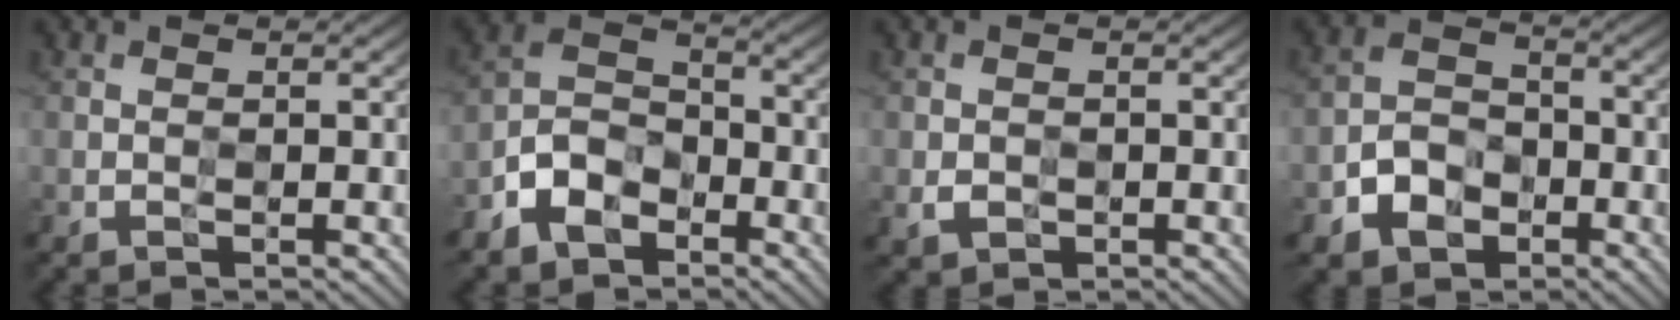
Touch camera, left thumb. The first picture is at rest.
{"total": 7.3, "force": [-4.7, 4.2, 3.7], "torque": [-0.083, 0.002, -0.108]}
{"total": 1.7, "force": [-0.6, 1.3, 0.9], "torque": [-0.018, -0.007, -0.013]}
{"total": 5.6, "force": [-2.9, 3.9, 2.9], "torque": [-0.057, 0.002, -0.064]}